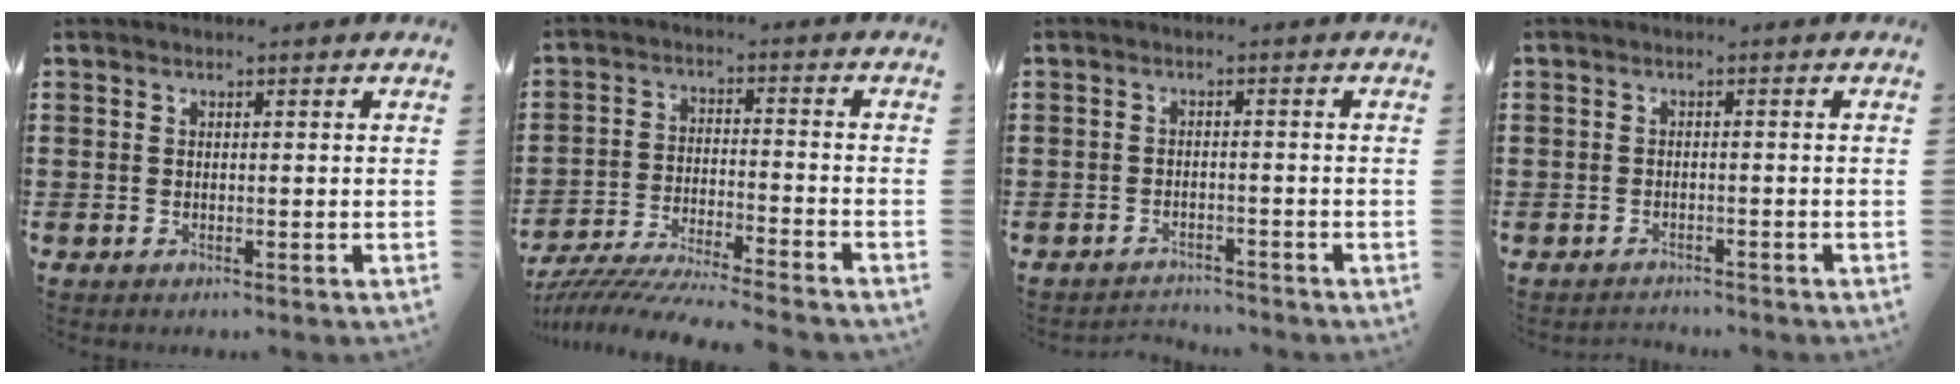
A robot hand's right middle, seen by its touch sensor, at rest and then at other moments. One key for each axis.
{"total": 6.7, "fx": -6.5, "fy": -0.4, "fz": 1.6, "tx": -0.037, "ty": -0.012, "tz": -0.131}
{"total": 2.0, "fx": -2.0, "fy": 0.2, "fz": -0.1, "tx": -0.006, "ty": -0.003, "tz": -0.044}
{"total": 1.4, "fx": -1.3, "fy": 0.1, "fz": -0.2, "tx": -0.001, "ty": 0.002, "tz": -0.031}